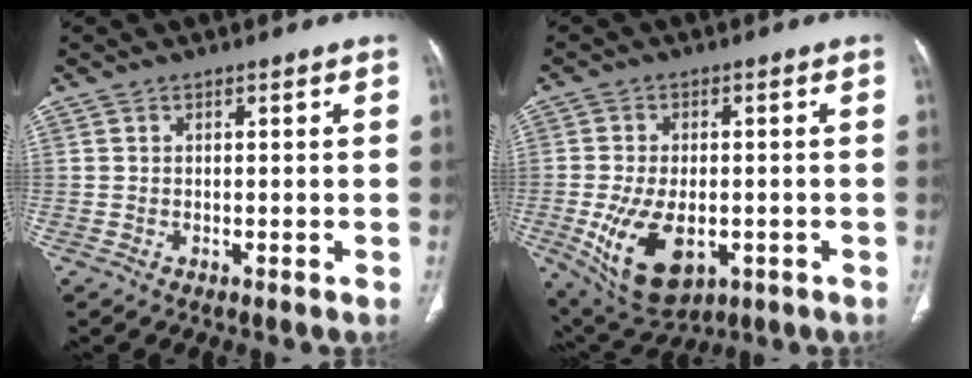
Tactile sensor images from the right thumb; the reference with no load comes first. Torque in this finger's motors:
{"motor_torque": [-0.01, 0.82, 0.62, 0.52, 0.27]}